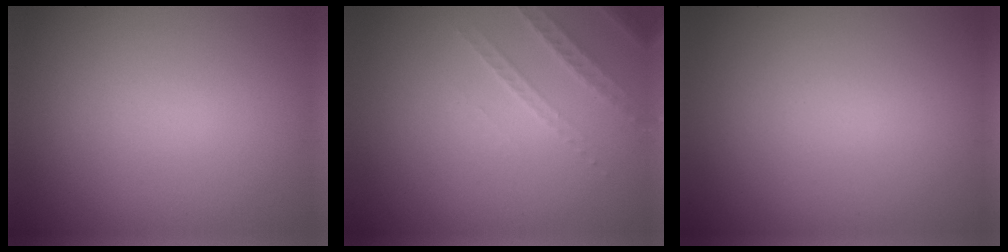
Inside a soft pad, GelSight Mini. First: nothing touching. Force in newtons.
{"total": 1.9, "press": 1.8, "slide": 0.6}
{"total": 0.0}